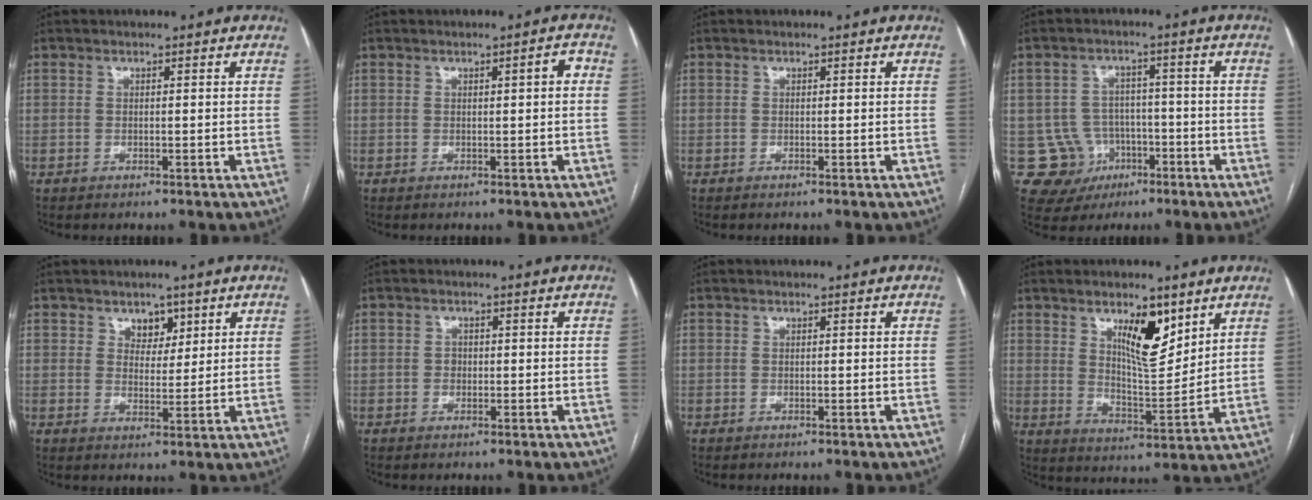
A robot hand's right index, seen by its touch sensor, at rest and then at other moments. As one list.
[{"total": 1.9, "force": [0.3, 0.4, 1.8], "torque": [-0.023, 0.005, 0.004]}, {"total": 0.0}, {"total": 8.4, "force": [-2.6, 8.0, 0.7], "torque": [-0.014, 0.013, -0.027]}, {"total": 3.6, "force": [2.1, 2.6, 1.5], "torque": [-0.014, 0.001, 0.036]}, {"total": 1.5, "force": [-0.3, 1.0, 1.0], "torque": [-0.017, 0.003, -0.005]}, {"total": 0.0}, {"total": 9.5, "force": [5.2, 3.1, 7.3], "torque": [-0.124, -0.006, 0.094]}]